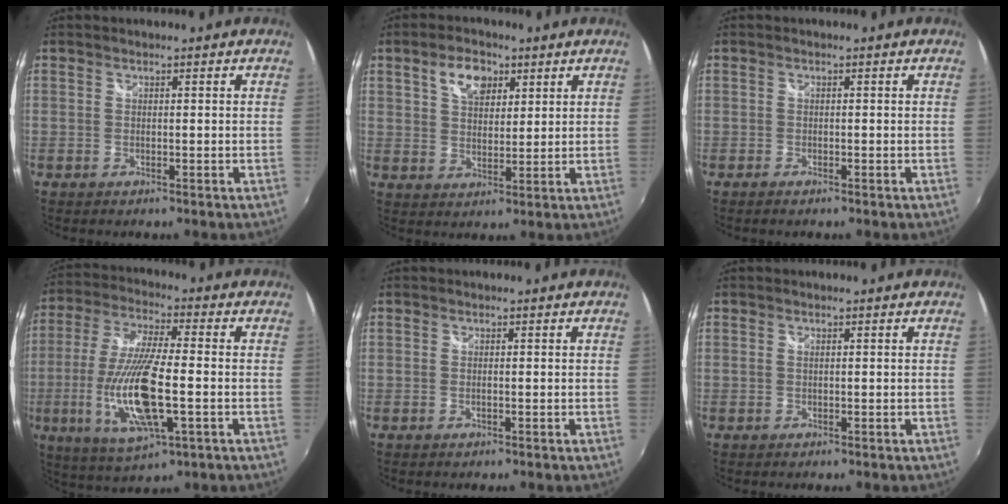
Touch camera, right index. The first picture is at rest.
{"total": 6.9, "force": [3.5, 4.1, 4.2], "torque": [-0.065, 0.016, 0.062]}
{"total": 1.0, "force": [-0.8, 0.2, 0.5], "torque": [-0.011, -0.005, -0.016]}
{"total": 16.9, "force": [-3.8, 4.5, 15.8], "torque": [-0.328, -0.020, -0.067]}
{"total": 0.0}
{"total": 0.0}